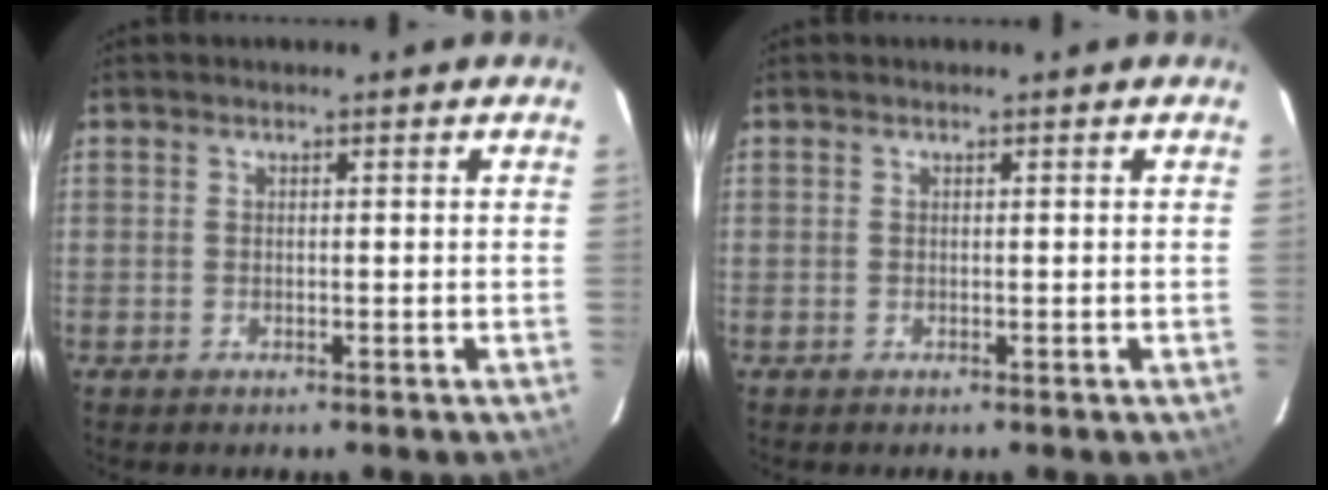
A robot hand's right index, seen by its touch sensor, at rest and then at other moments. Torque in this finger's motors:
{"motor_torque": [0.13, -0.02, 0.03, 0.01]}